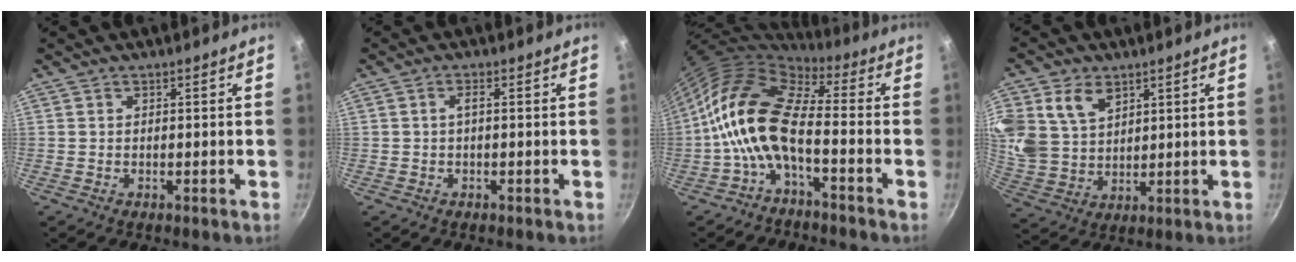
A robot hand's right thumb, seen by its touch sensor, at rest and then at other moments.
{"total": 1.3, "force": [-0.2, 0.4, 1.3], "torque": [-0.031, 0.008, -0.003]}
{"total": 12.8, "force": [-3.1, 5.7, 11.0], "torque": [-0.208, 0.037, -0.071]}
{"total": 14.7, "force": [6.3, 10.7, 7.9], "torque": [-0.172, -0.009, 0.136]}